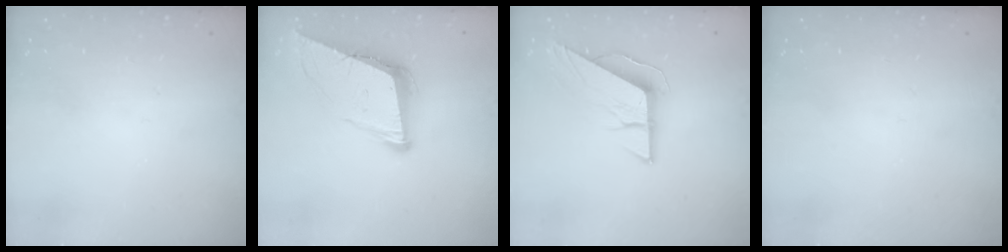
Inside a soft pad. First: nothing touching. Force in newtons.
{"total": 10.9, "press": 10.3, "slide": 3.6}
{"total": 9.2, "press": 9.2, "slide": 0.6}
{"total": 0.0}